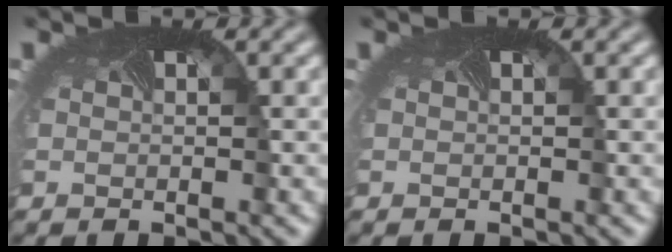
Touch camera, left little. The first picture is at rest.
{"total": 0.0}